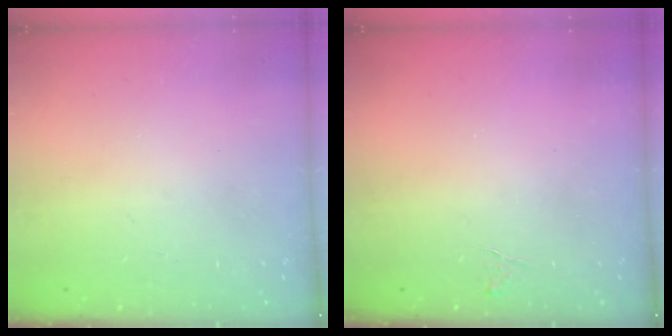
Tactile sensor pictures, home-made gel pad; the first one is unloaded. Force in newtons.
{"total": 3.3, "press": 3.3, "slide": 0.4}